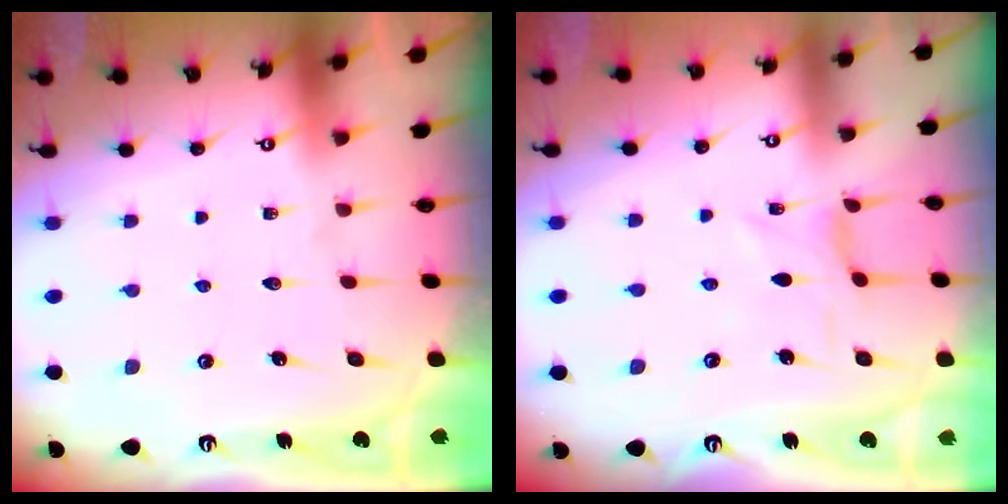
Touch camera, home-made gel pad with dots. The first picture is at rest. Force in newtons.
{"total": 1.1, "press": 1.0, "slide": 0.4}